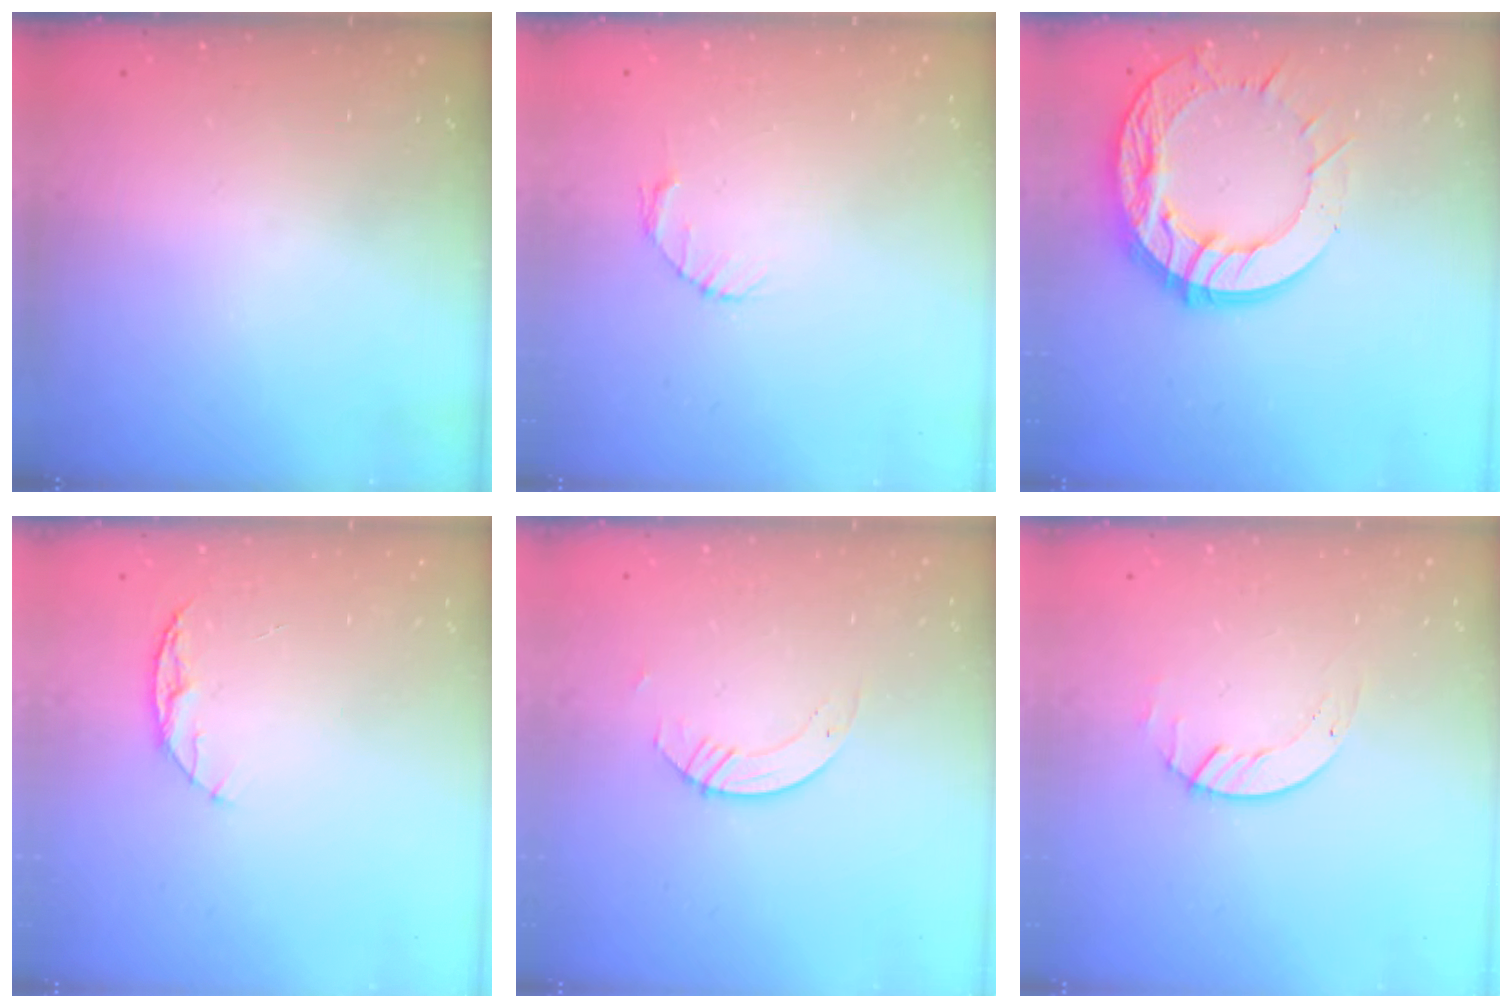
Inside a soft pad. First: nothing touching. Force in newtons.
{"total": 2.7, "press": 2.7, "slide": 0.4}
{"total": 20.5, "press": 20.5, "slide": 1.9}
{"total": 6.1, "press": 6.0, "slide": 0.7}
{"total": 2.8, "press": 2.8, "slide": 0.2}
{"total": 2.0, "press": 2.0, "slide": 0.2}